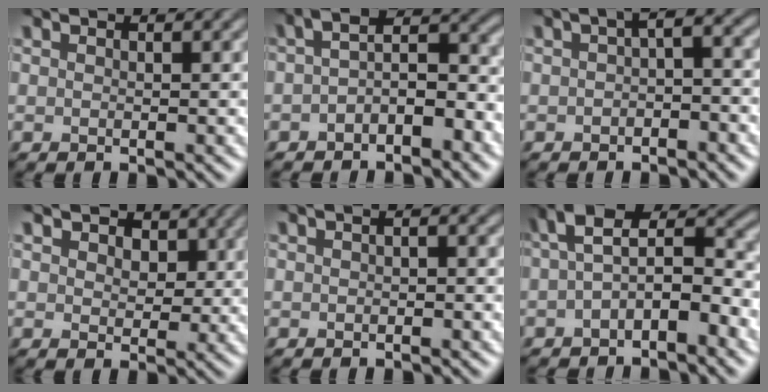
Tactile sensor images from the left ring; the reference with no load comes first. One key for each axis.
{"total": 4.7, "fx": -2.0, "fy": 2.1, "fz": 3.8, "tx": -0.060, "ty": 0.015, "tz": -0.041}
{"total": 2.5, "fx": -0.6, "fy": 1.1, "fz": 2.2, "tx": -0.034, "ty": 0.008, "tz": -0.013}
{"total": 2.9, "fx": 1.4, "fy": 2.1, "fz": 1.4, "tx": -0.029, "ty": -0.004, "tz": 0.010}
{"total": 0.8, "fx": -0.2, "fy": 0.3, "fz": 0.8, "tx": -0.012, "ty": 0.001, "tz": -0.004}
{"total": 6.2, "fx": -0.6, "fy": 3.0, "fz": 5.4, "tx": -0.082, "ty": 0.024, "tz": -0.021}